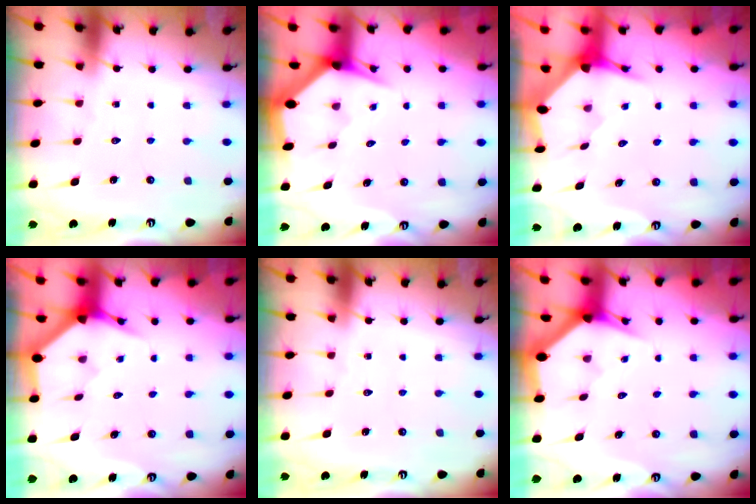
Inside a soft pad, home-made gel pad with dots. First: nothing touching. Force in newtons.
{"total": 3.1, "press": 3.1, "slide": 0.4}
{"total": 3.7, "press": 3.6, "slide": 0.5}
{"total": 3.5, "press": 3.4, "slide": 0.2}
{"total": 0.0}
{"total": 2.7, "press": 2.7, "slide": 0.1}